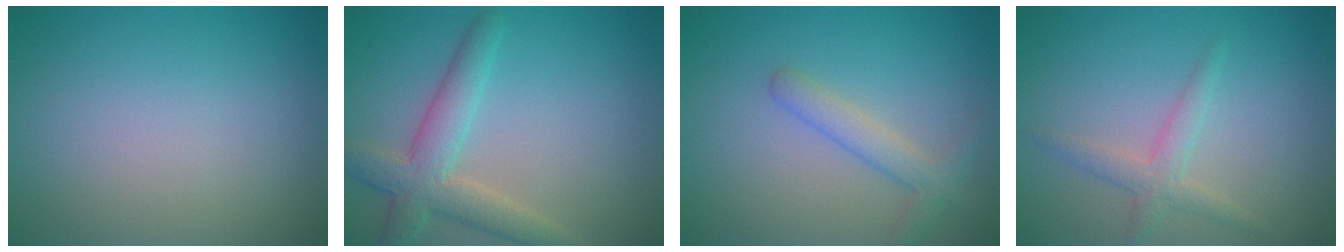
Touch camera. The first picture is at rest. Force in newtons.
{"total": 4.8, "press": 4.8, "slide": 0.3}
{"total": 2.5, "press": 2.5, "slide": 0.2}
{"total": 2.2, "press": 2.1, "slide": 0.1}